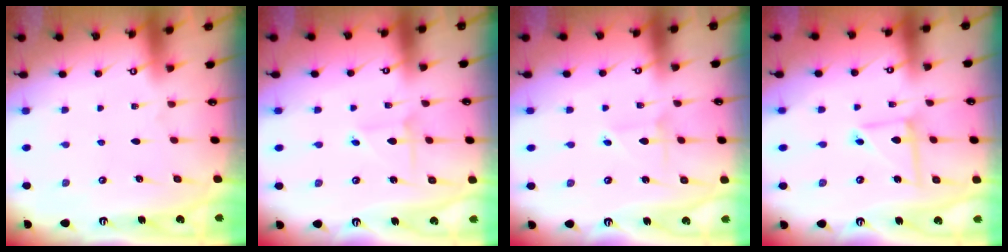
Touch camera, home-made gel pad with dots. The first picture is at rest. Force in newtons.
{"total": 2.0, "press": 2.0, "slide": 0.3}
{"total": 1.9, "press": 1.9, "slide": 0.3}
{"total": 7.3, "press": 7.2, "slide": 0.6}